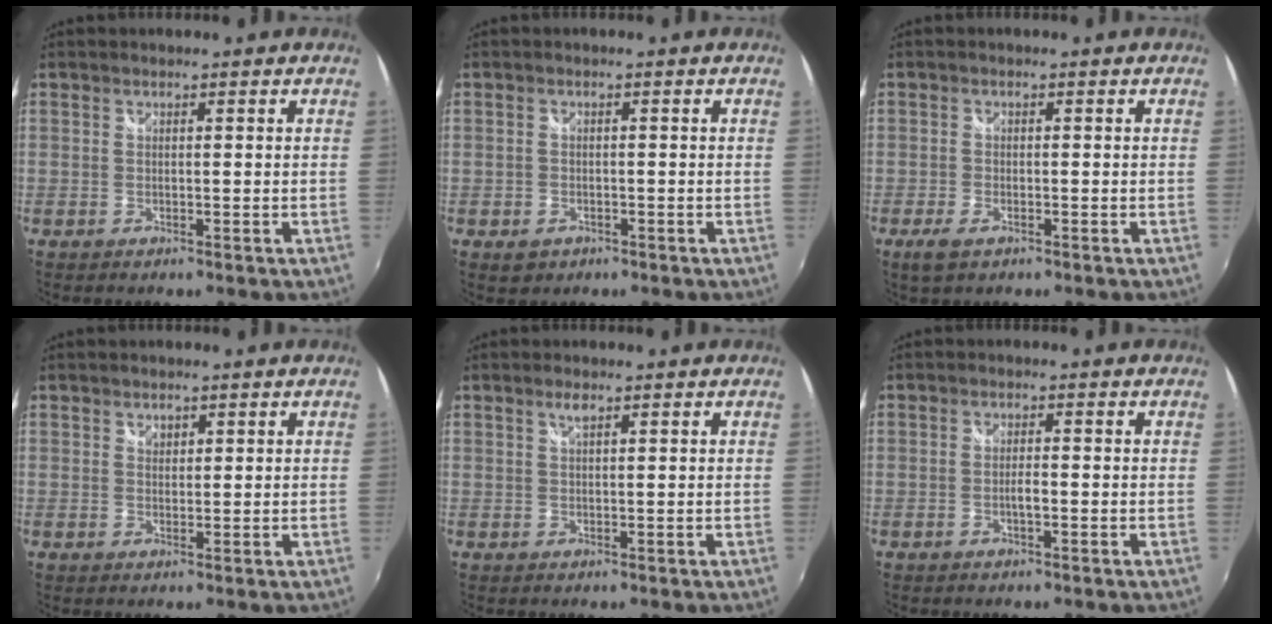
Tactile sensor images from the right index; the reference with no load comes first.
{"total": 2.5, "force": [-1.4, 1.6, 1.3], "torque": [-0.026, -0.002, -0.020]}
{"total": 3.2, "force": [-1.9, 1.3, 2.2], "torque": [-0.052, -0.007, -0.036]}
{"total": 1.3, "force": [0.8, 1.0, 0.3], "torque": [-0.001, 0.003, 0.012]}
{"total": 1.5, "force": [0.9, 0.0, 1.2], "torque": [-0.022, 0.003, 0.016]}
{"total": 1.7, "force": [-0.6, 0.3, 1.6], "torque": [-0.031, 0.001, -0.012]}